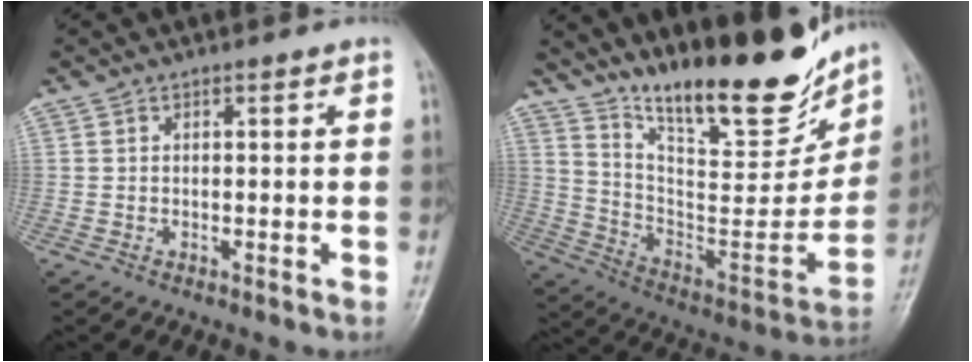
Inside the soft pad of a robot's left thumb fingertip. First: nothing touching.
{"total": 23.4, "force": [18.1, 6.3, 13.4], "torque": [-0.167, -0.103, 0.299]}